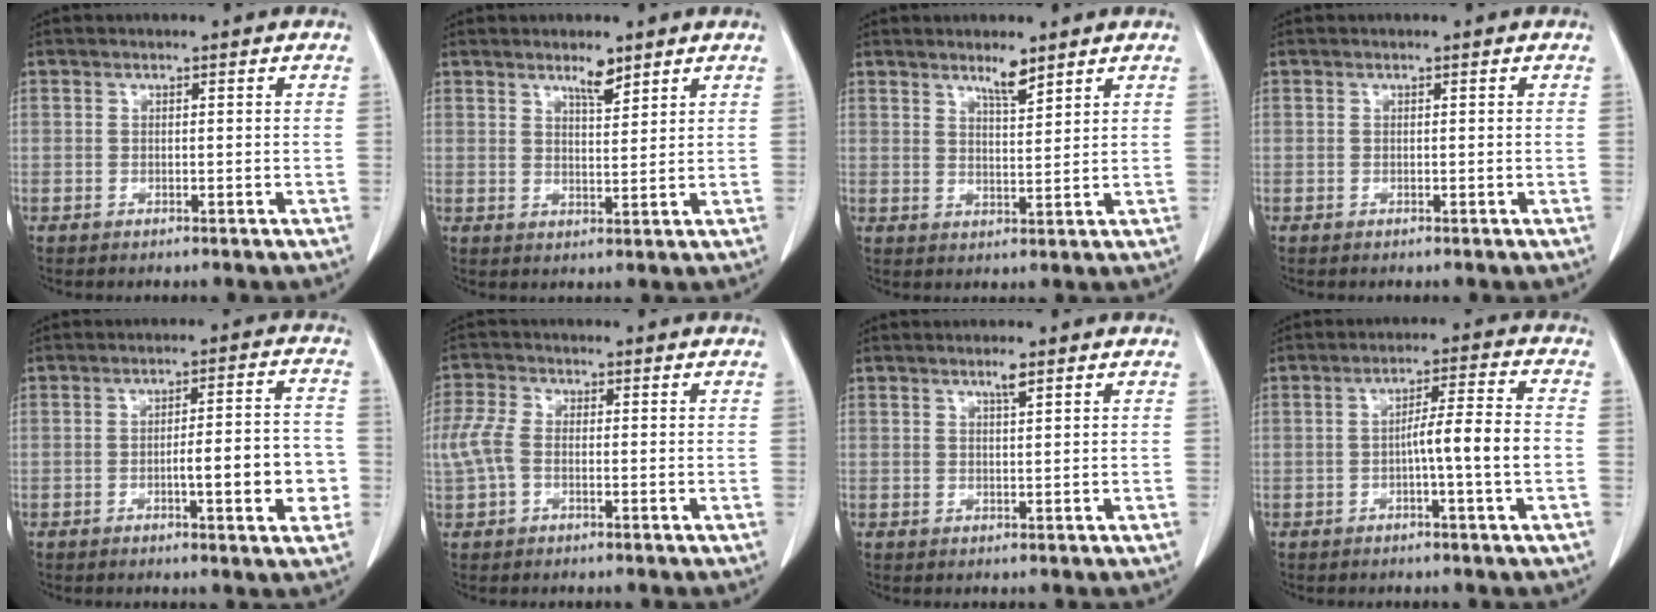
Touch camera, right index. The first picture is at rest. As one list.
[{"total": 3.4, "force": [2.6, 0.7, 2.0], "torque": [-0.035, -0.003, 0.046]}, {"total": 3.7, "force": [2.9, 0.5, 2.1], "torque": [-0.039, -0.005, 0.053]}, {"total": 0.0}, {"total": 9.0, "force": [-2.3, 1.5, 8.6], "torque": [-0.113, 0.015, -0.027]}, {"total": 5.1, "force": [-0.5, 3.1, 4.0], "torque": [-0.120, 0.017, -0.014]}, {"total": 1.6, "force": [1.1, 0.0, 1.2], "torque": [-0.021, -0.002, 0.020]}, {"total": 7.0, "force": [-1.5, -0.5, 6.8], "torque": [-0.107, 0.011, -0.024]}]